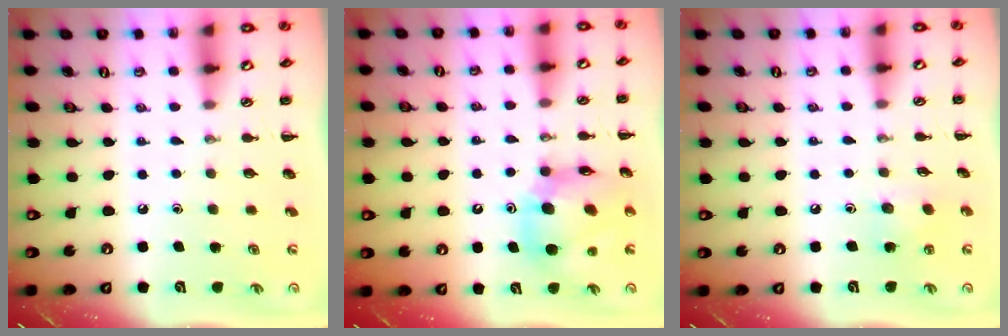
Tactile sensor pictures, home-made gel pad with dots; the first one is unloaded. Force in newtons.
{"total": 11.6, "press": 11.1, "slide": 3.3}
{"total": 5.6, "press": 5.5, "slide": 1.0}